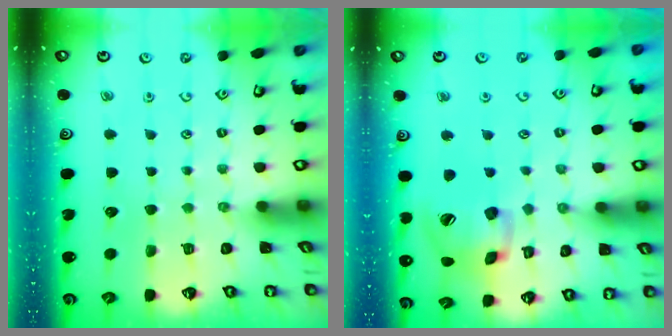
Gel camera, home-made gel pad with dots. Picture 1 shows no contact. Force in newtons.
{"total": 15.8, "press": 15.6, "slide": 2.5}